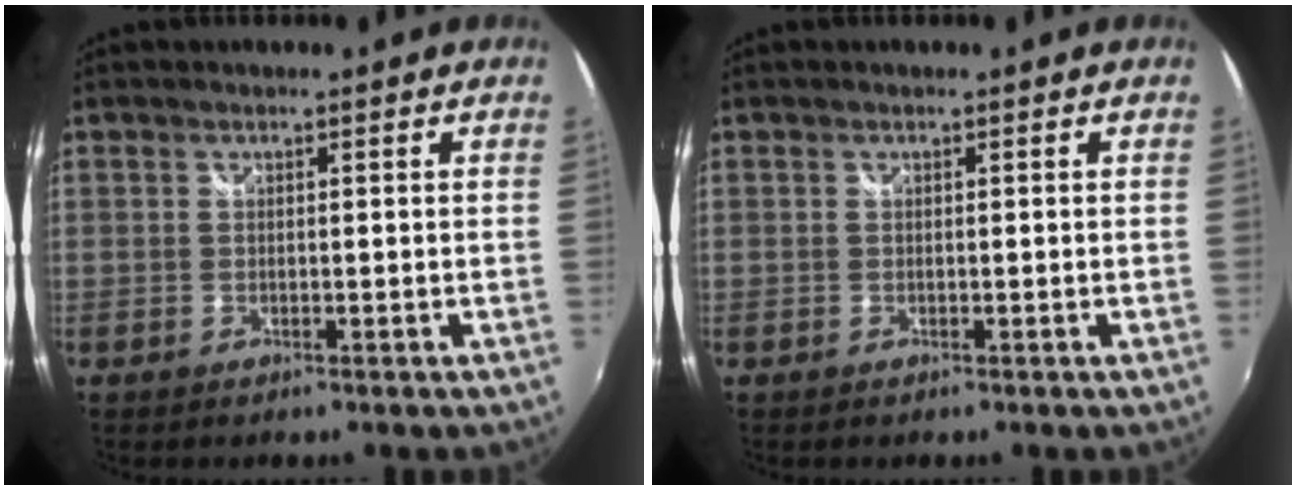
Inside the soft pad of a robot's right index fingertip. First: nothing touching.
{"total": 0.0}